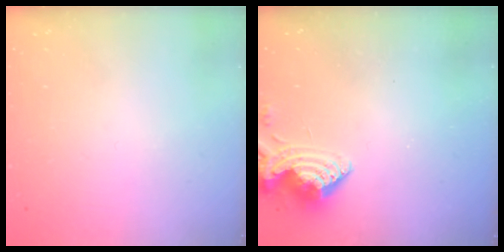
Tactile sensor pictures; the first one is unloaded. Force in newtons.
{"total": 7.5, "press": 7.5, "slide": 0.6}